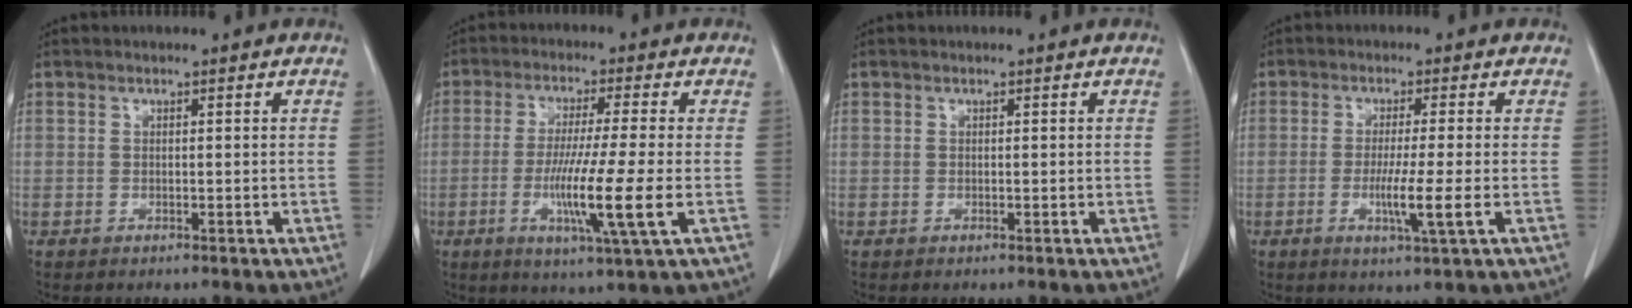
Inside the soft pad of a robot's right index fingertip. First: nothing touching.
{"total": 11.1, "force": [-2.8, -1.0, 10.8], "torque": [-0.200, -0.028, -0.055]}
{"total": 0.0}
{"total": 6.0, "force": [-1.5, -0.7, 5.8], "torque": [-0.106, -0.017, -0.029]}